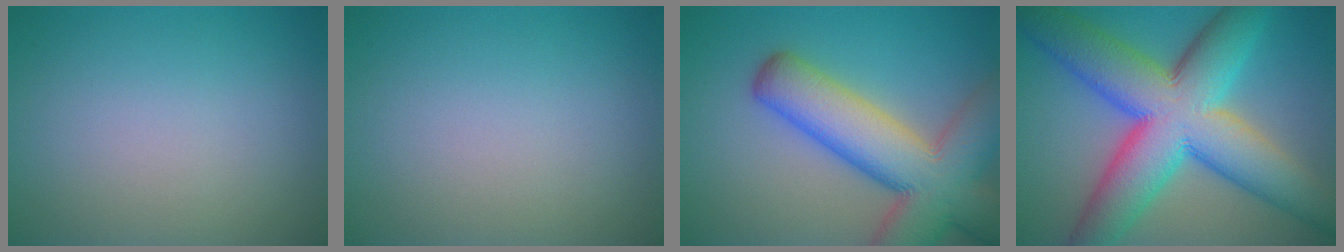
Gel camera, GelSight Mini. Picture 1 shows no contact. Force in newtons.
{"total": 0.0}
{"total": 11.6, "press": 11.6, "slide": 0.7}
{"total": 14.2, "press": 14.2, "slide": 0.3}